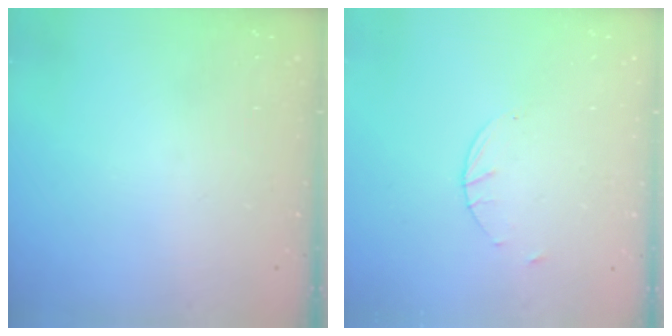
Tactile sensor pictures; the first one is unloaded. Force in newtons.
{"total": 1.7, "press": 1.7, "slide": 0.3}